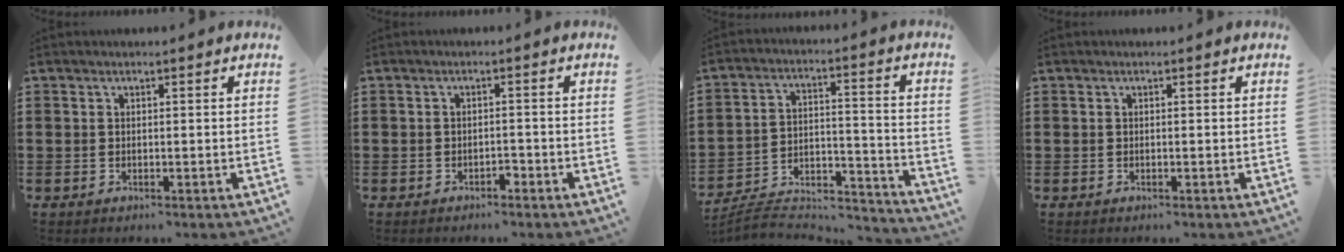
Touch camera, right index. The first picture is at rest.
{"total": 1.3, "force": [-1.2, 0.5, 0.4], "torque": [-0.014, -0.002, -0.024]}
{"total": 5.4, "force": [-4.9, 1.7, 1.5], "torque": [-0.025, 0.004, -0.096]}
{"total": 0.0}